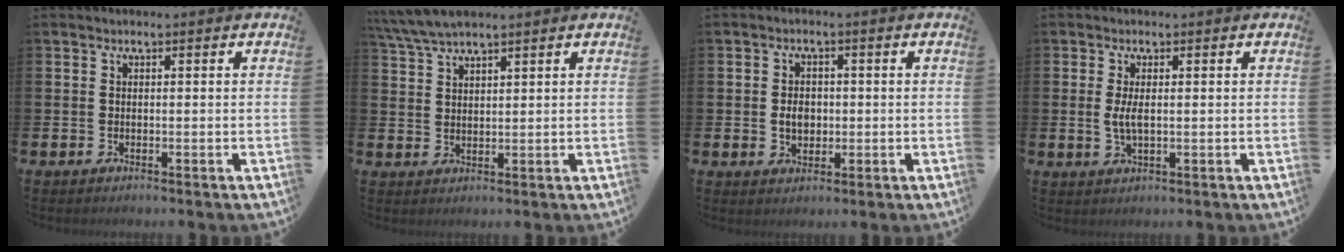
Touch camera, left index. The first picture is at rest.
{"total": 4.6, "force": [4.2, 0.6, 1.8], "torque": [-0.047, -0.007, 0.078]}
{"total": 2.9, "force": [-0.2, 2.3, 1.8], "torque": [-0.017, 0.000, -0.012]}
{"total": 2.5, "force": [0.3, 0.9, 2.3], "torque": [-0.039, 0.002, 0.001]}